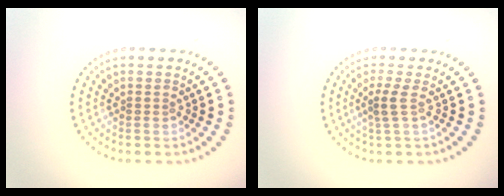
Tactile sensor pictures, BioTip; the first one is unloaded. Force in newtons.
{"total": 1.6, "press": 1.1, "slide": 1.2}